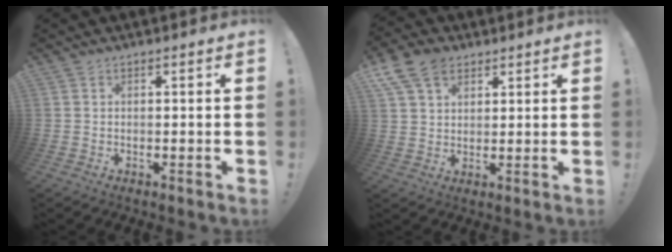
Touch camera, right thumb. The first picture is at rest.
{"total": 10.4, "force": [5.8, 7.0, 5.0], "torque": [-0.091, -0.013, 0.115]}